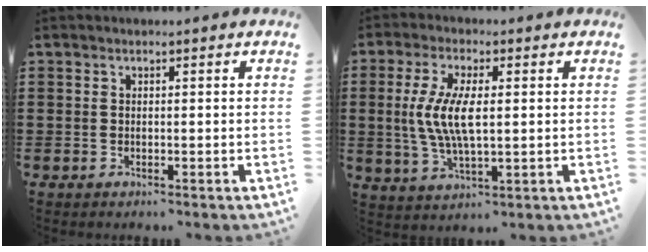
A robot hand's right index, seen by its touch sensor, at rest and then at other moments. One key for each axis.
{"total": 8.2, "fx": 0.5, "fy": 3.1, "fz": 7.6, "tx": -0.170, "ty": -0.001, "tz": 0.001}